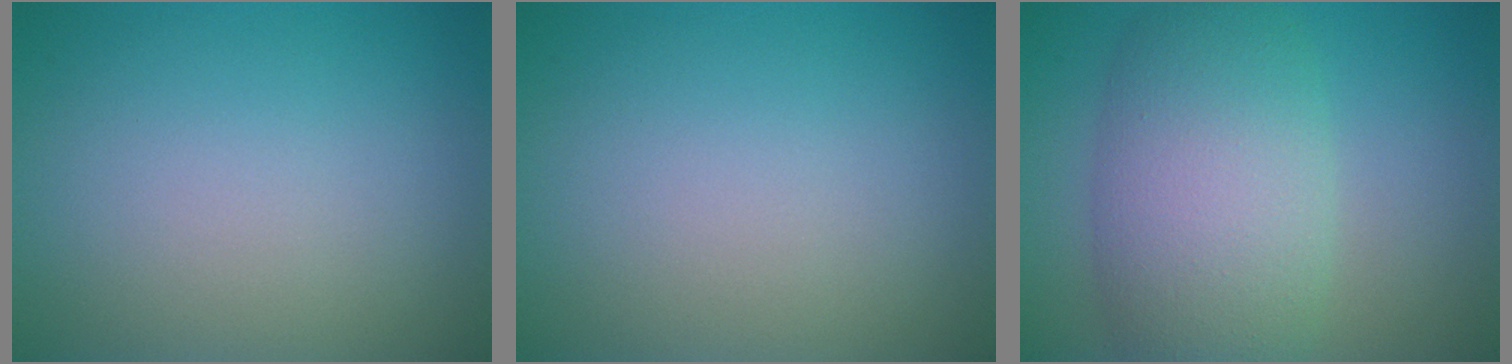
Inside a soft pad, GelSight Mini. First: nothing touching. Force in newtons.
{"total": 0.0}
{"total": 8.1, "press": 8.1, "slide": 0.4}